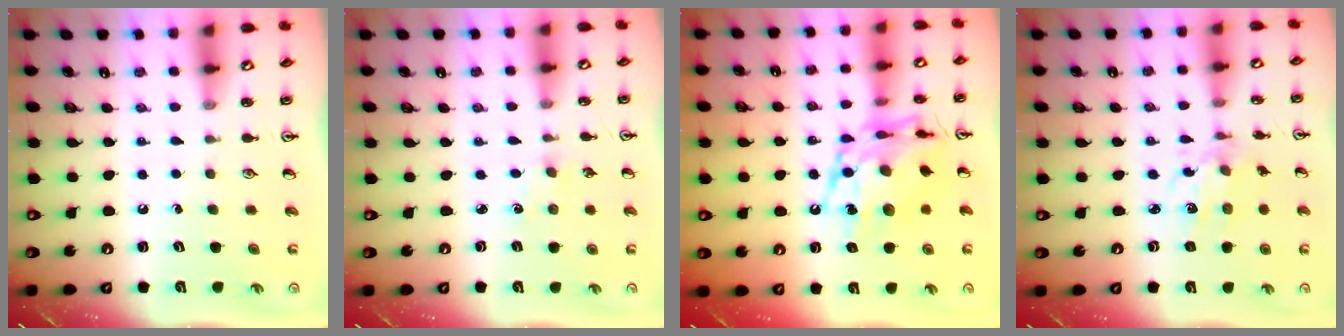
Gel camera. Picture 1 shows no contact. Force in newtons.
{"total": 1.2, "press": 1.2, "slide": 0.3}
{"total": 16.5, "press": 16.4, "slide": 1.3}
{"total": 5.5, "press": 5.2, "slide": 1.7}